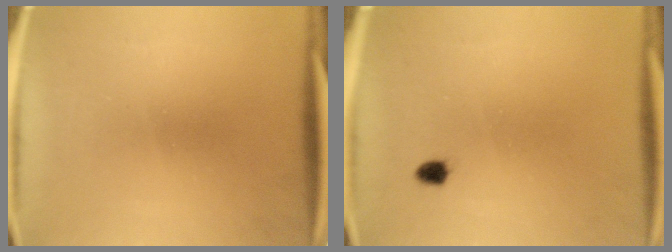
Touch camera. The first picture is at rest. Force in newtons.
{"total": 1.2}